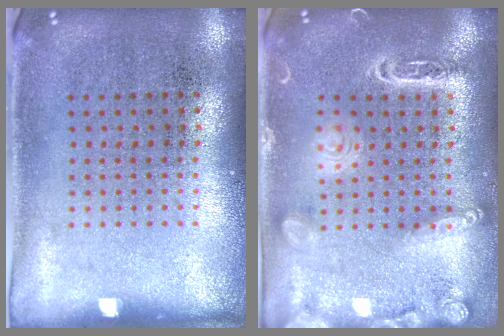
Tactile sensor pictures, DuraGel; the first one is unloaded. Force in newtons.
{"total": 1.9, "press": 1.9, "slide": 0.1}